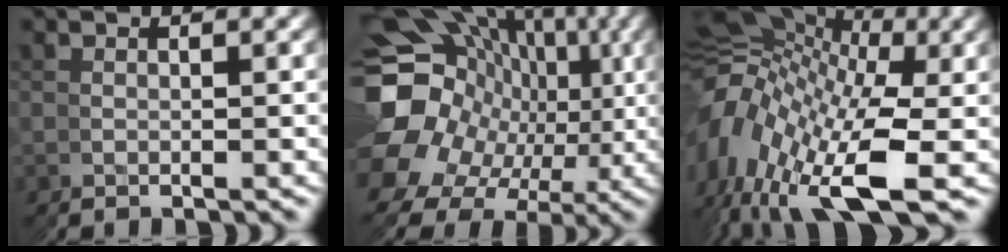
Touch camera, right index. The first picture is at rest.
{"total": 19.8, "force": [0.4, 15.8, 11.9], "torque": [-0.197, -0.030, 0.012]}
{"total": 14.6, "force": [2.4, 10.1, 10.2], "torque": [-0.181, 0.009, 0.027]}